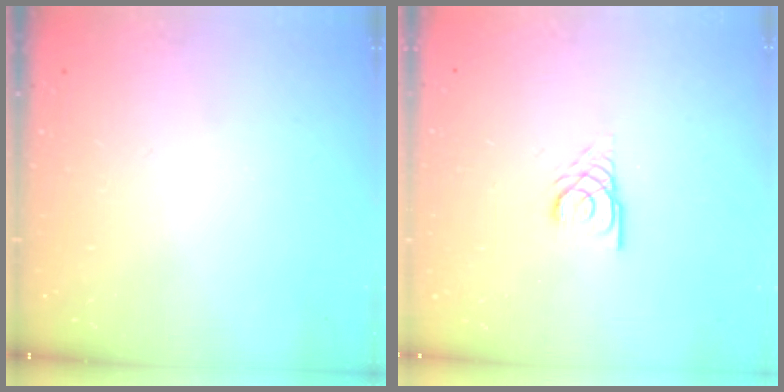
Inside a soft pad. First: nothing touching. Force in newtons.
{"total": 3.1, "press": 3.1, "slide": 0.1}